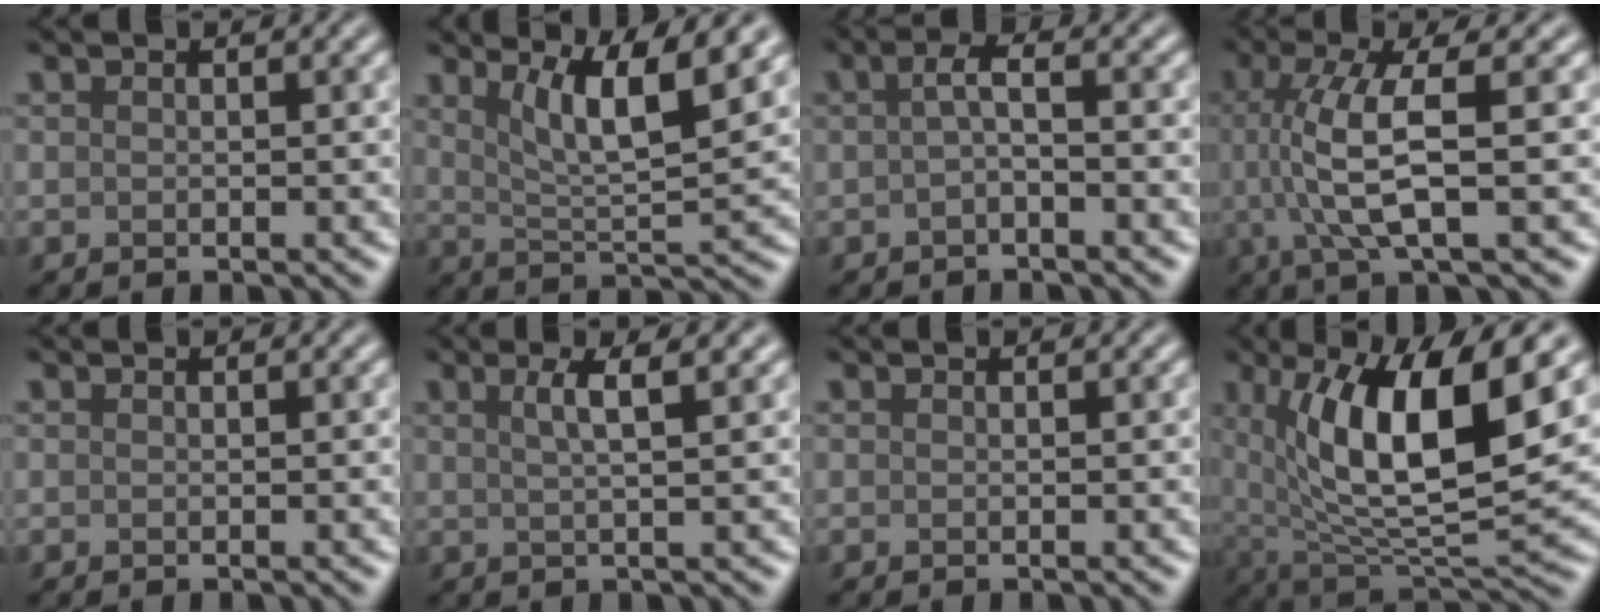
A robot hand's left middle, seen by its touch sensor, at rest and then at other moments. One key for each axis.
{"total": 7.0, "fx": 3.6, "fy": 1.6, "fz": 5.8, "tx": -0.096, "ty": -0.005, "tz": 0.065}
{"total": 1.8, "fx": -0.3, "fy": 0.4, "fz": 1.7, "tx": -0.036, "ty": 0.002, "tz": -0.008}
{"total": 6.6, "fx": 0.5, "fy": 1.6, "fz": 6.4, "tx": -0.130, "ty": 0.003, "tz": 0.011}
{"total": 0.0}
{"total": 2.9, "fx": 1.3, "fy": 0.8, "fz": 2.5, "tx": -0.029, "ty": 0.005, "tz": 0.017}
{"total": 0.0}
{"total": 12.2, "fx": 3.8, "fy": 3.9, "fz": 10.9, "tx": -0.179, "ty": -0.005, "tz": 0.071}